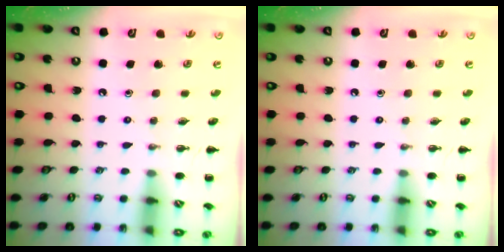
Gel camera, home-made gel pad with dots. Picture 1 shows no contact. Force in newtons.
{"total": 0.0}